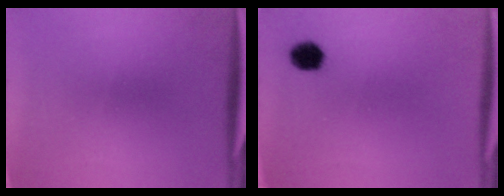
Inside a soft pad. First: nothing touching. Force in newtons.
{"total": 4.1}